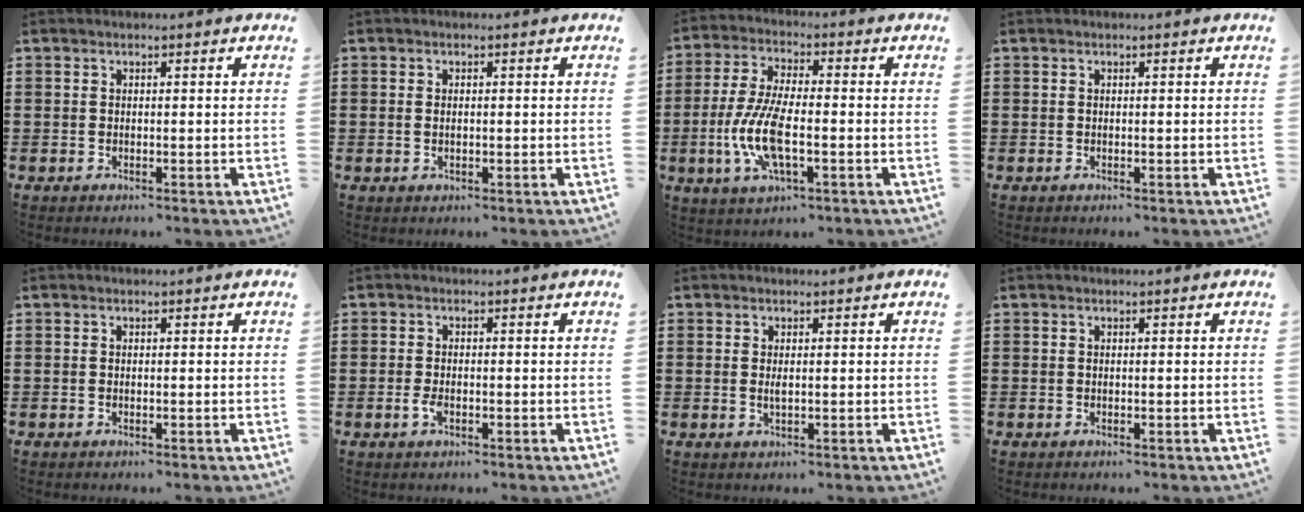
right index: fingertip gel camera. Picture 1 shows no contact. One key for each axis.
{"total": 1.1, "fx": 0.0, "fy": 0.5, "fz": 1.0, "tx": -0.022, "ty": 0.002, "tz": 0.000}
{"total": 9.8, "fx": -2.6, "fy": 3.6, "fz": 8.8, "tx": -0.201, "ty": -0.014, "tz": -0.051}
{"total": 0.0}
{"total": 0.0}
{"total": 2.0, "fx": -0.6, "fy": 0.9, "fz": 1.6, "tx": -0.047, "ty": -0.009, "tz": -0.015}
{"total": 1.3, "fx": 0.2, "fy": 0.3, "fz": 1.3, "tx": -0.026, "ty": -0.001, "tz": 0.004}
{"total": 0.0}